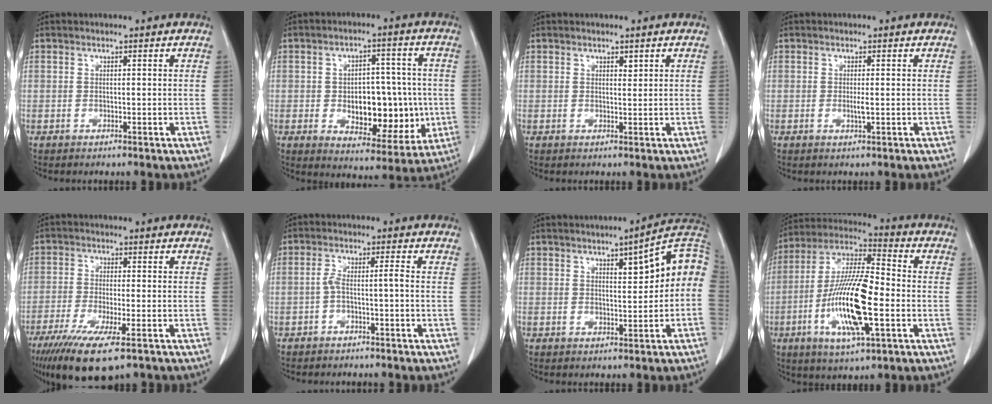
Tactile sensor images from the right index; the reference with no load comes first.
{"total": 13.5, "force": [-1.5, 7.4, 11.2], "torque": [-0.158, 0.018, -0.004]}
{"total": 0.9, "force": [0.6, 0.3, 0.5], "torque": [-0.009, -0.004, 0.010]}
{"total": 1.2, "force": [-0.2, 0.1, 1.2], "torque": [-0.024, -0.003, -0.001]}
{"total": 13.0, "force": [-8.7, 2.2, 9.3], "torque": [-0.167, -0.035, -0.140]}
{"total": 3.0, "force": [-1.1, 0.2, 2.8], "torque": [-0.056, 0.017, -0.019]}
{"total": 8.9, "force": [1.3, 2.2, 8.5], "torque": [-0.108, 0.031, 0.014]}
{"total": 16.9, "force": [-4.1, 3.4, 16.0], "torque": [-0.321, -0.006, -0.074]}